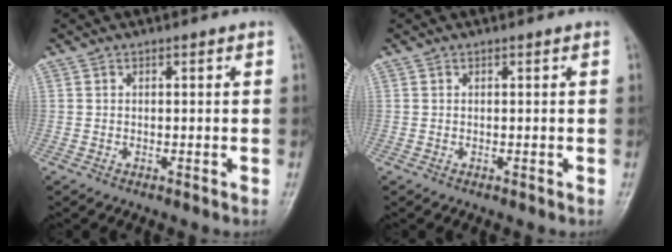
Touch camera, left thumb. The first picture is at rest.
{"total": 0.0}